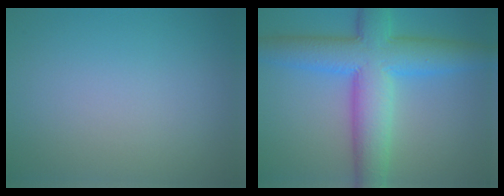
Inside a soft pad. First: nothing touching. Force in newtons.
{"total": 10.0, "press": 10.0, "slide": 0.1}